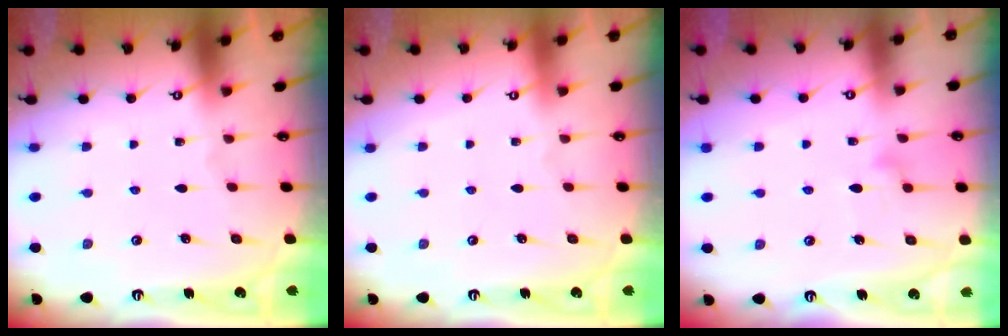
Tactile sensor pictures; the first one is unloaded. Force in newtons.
{"total": 3.9, "press": 3.9, "slide": 0.1}
{"total": 9.8, "press": 9.8, "slide": 0.6}